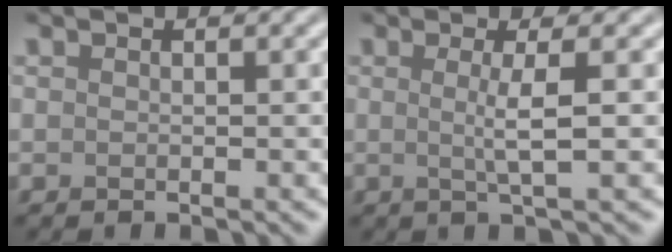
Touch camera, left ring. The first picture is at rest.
{"total": 2.8, "force": [0.1, 0.5, 2.8], "torque": [-0.047, -0.002, -0.006]}